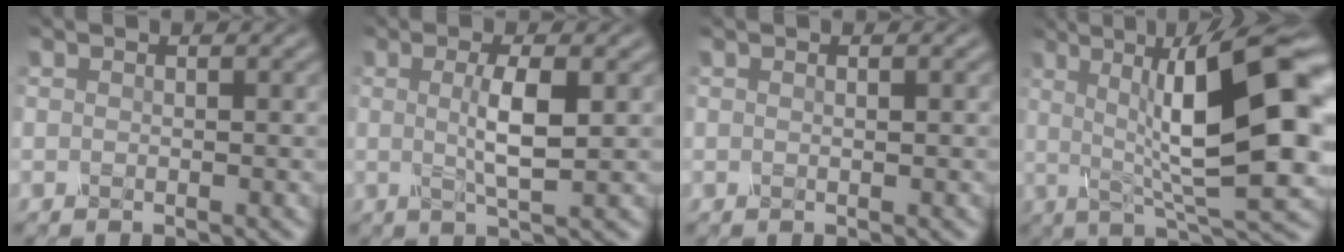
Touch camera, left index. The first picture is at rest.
{"total": 3.6, "force": [0.2, 0.7, 3.6], "torque": [-0.068, -0.001, 0.004]}
{"total": 0.9, "force": [0.2, 0.3, 0.8], "torque": [-0.008, 0.002, -0.003]}
{"total": 14.6, "force": [1.6, 3.9, 14.0], "torque": [-0.193, 0.014, 0.016]}